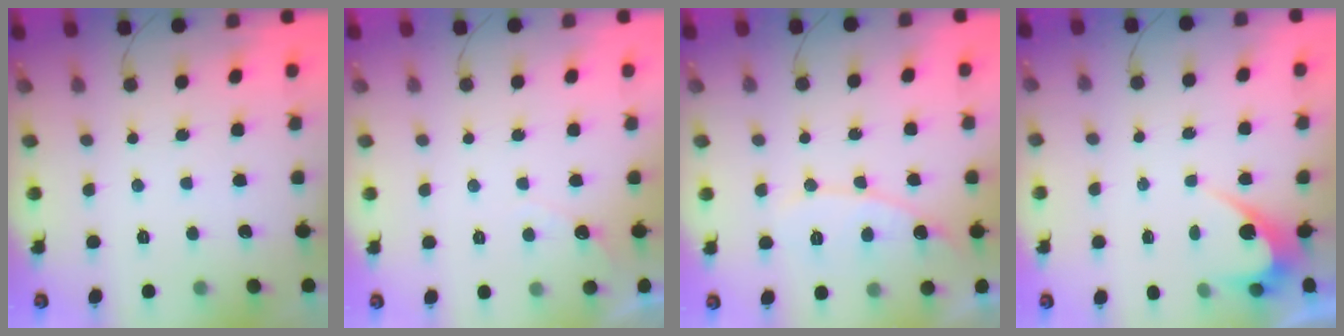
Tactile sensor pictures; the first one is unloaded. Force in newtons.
{"total": 2.3, "press": 2.3, "slide": 0.1}
{"total": 8.9, "press": 8.9, "slide": 0.7}
{"total": 3.5, "press": 3.5, "slide": 0.2}